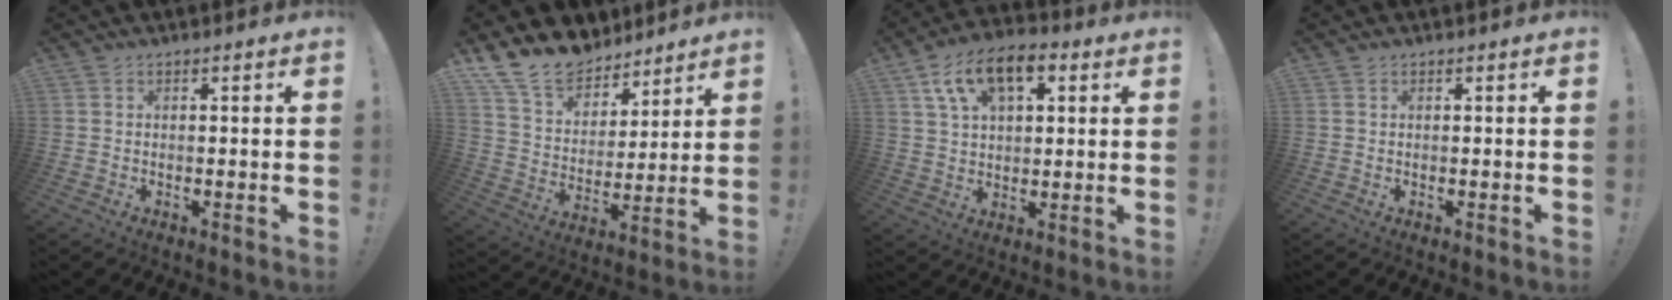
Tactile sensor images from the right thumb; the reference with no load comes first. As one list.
[{"total": 14.8, "force": [12.0, 7.7, 4.0], "torque": [-0.089, -0.091, 0.226]}, {"total": 13.5, "force": [6.0, 7.8, 9.2], "torque": [-0.159, -0.013, 0.110]}, {"total": 0.0}]